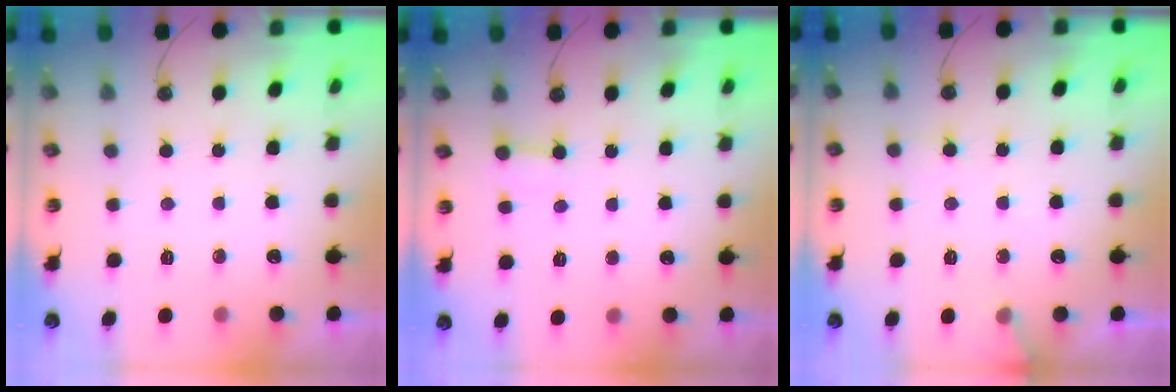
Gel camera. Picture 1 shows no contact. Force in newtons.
{"total": 2.4, "press": 2.4, "slide": 0.2}
{"total": 7.4, "press": 7.3, "slide": 0.4}